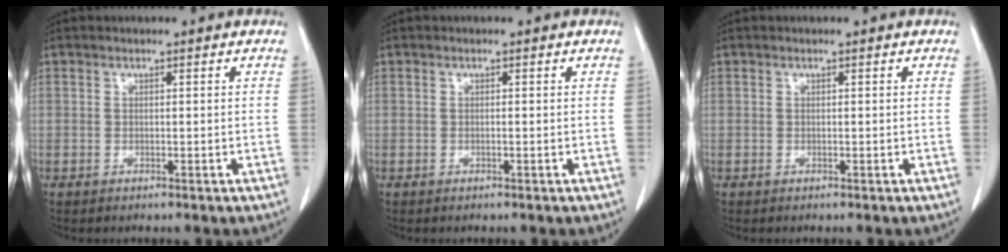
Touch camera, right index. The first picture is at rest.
{"total": 0.0}
{"total": 0.0}